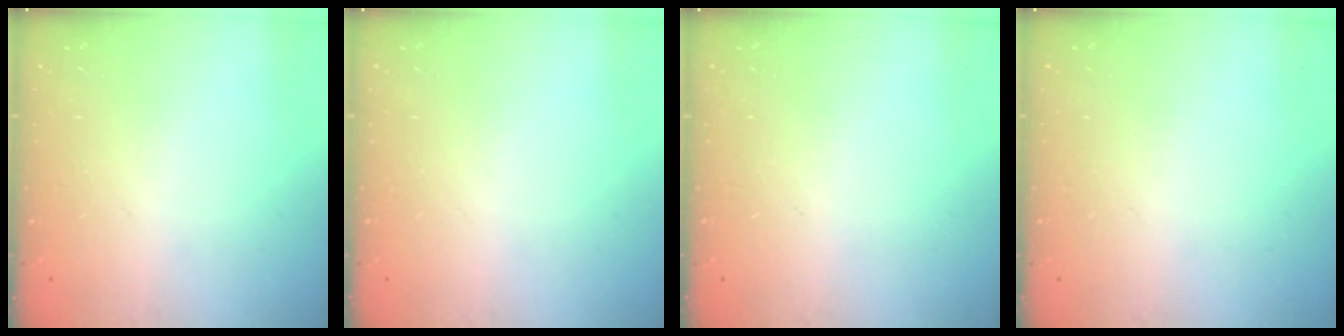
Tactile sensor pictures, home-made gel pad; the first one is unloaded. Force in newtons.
{"total": 0.0}
{"total": 0.0}
{"total": 0.0}